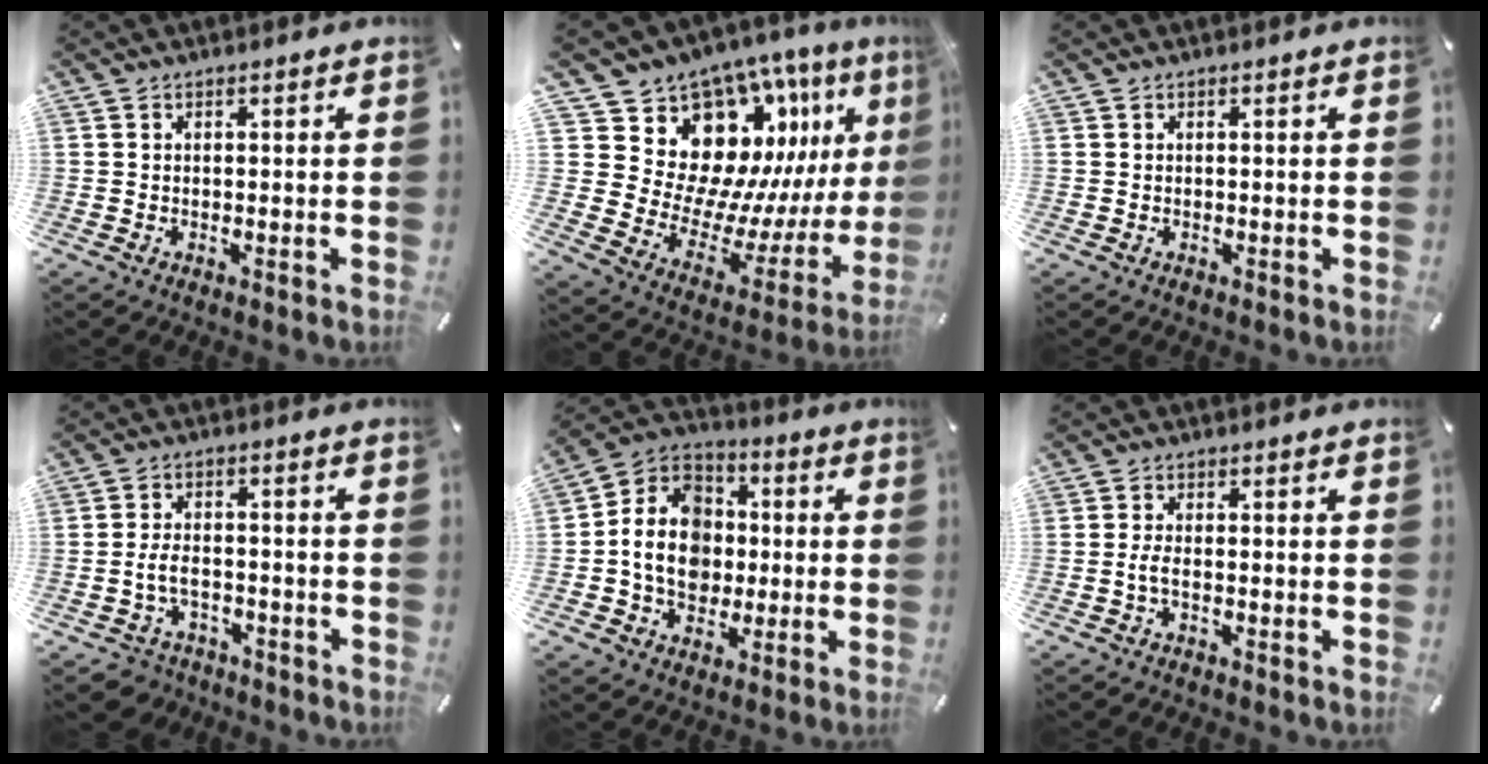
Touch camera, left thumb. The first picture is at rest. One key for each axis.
{"total": 17.0, "fx": 10.9, "fy": 10.9, "fz": 7.2, "tx": -0.101, "ty": -0.124, "tz": 0.213}
{"total": 0.0}
{"total": 6.2, "fx": -2.3, "fy": 4.6, "fz": 3.5, "tx": -0.079, "ty": 0.015, "tz": -0.045}
{"total": 12.7, "fx": -2.0, "fy": 11.0, "fz": 6.1, "tx": -0.146, "ty": 0.016, "tz": -0.039}
{"total": 2.7, "fx": -0.9, "fy": 0.8, "fz": 2.4, "tx": -0.057, "ty": -0.001, "tz": -0.020}